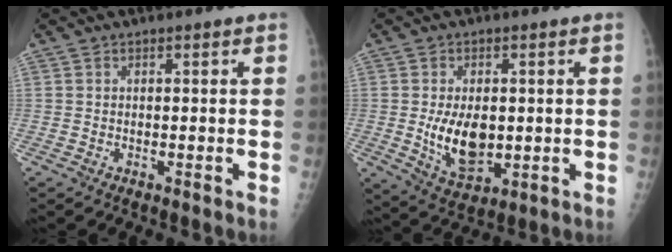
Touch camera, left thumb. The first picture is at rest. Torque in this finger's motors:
{"motor_torque": [0.43, 0.42, 0.57, 0.40, 0.16]}